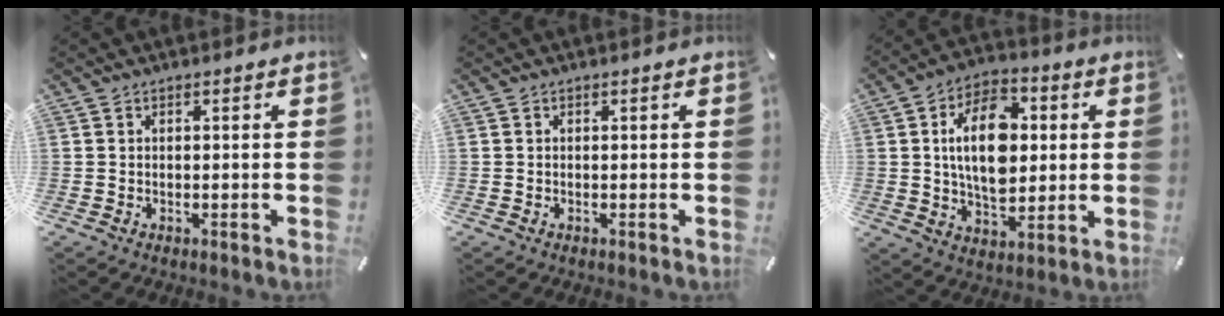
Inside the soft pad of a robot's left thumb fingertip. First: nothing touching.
{"total": 0.0}
{"total": 15.5, "force": [2.0, 10.0, 11.6], "torque": [-0.217, 0.008, 0.033]}